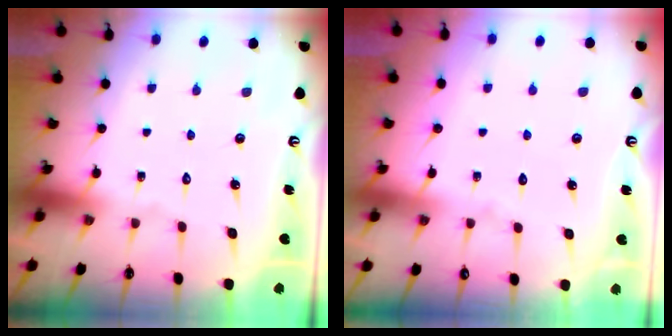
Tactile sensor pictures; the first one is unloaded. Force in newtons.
{"total": 3.4, "press": 3.4, "slide": 0.2}